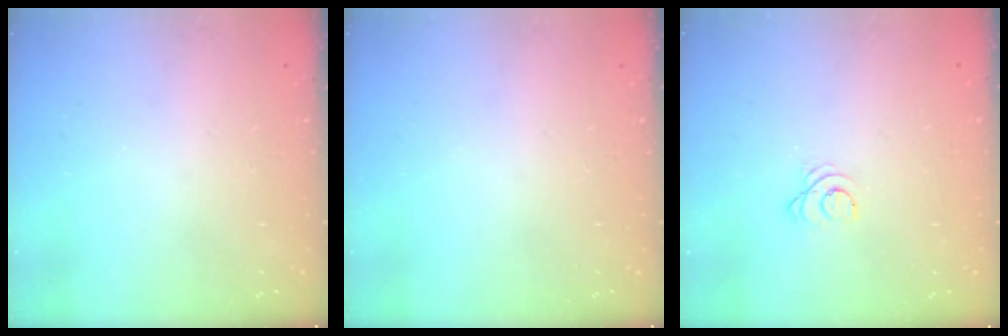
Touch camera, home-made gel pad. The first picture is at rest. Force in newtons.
{"total": 0.0}
{"total": 2.3, "press": 2.3, "slide": 0.3}